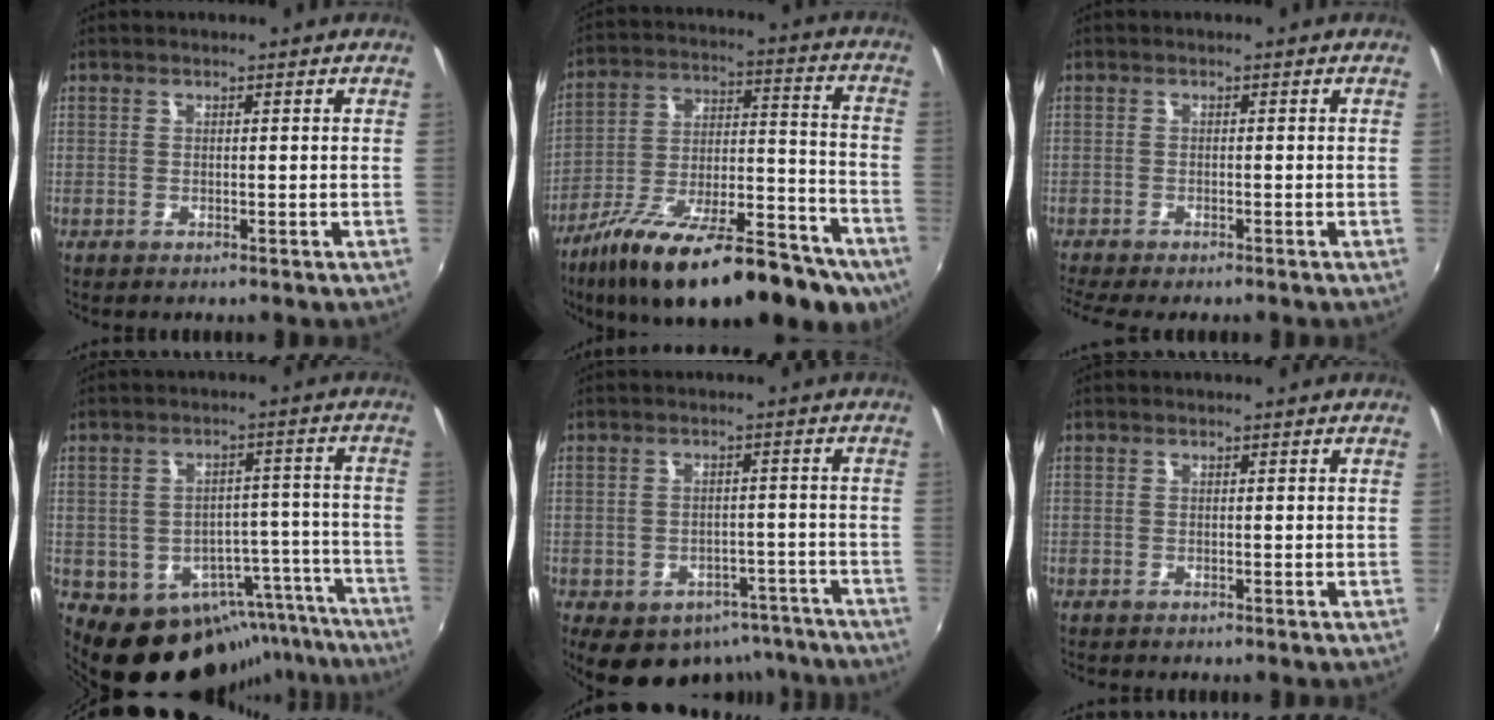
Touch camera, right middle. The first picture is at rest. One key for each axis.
{"total": 28.2, "fx": -18.0, "fy": 9.8, "fz": 19.4, "tx": -0.305, "ty": -0.030, "tz": -0.268}
{"total": 4.7, "fx": -4.1, "fy": 0.7, "fz": 2.3, "tx": -0.059, "ty": -0.028, "tz": -0.072}
{"total": 16.5, "fx": -12.2, "fy": 9.9, "fz": 4.9, "tx": -0.076, "ty": 0.039, "tz": -0.127}
{"total": 12.8, "fx": -8.8, "fy": 8.0, "fz": 4.9, "tx": -0.098, "ty": 0.003, "tz": -0.091}
{"total": 0.5, "fx": -0.5, "fy": 0.2, "fz": 0.1, "tx": -0.002, "ty": -0.004, "tz": -0.010}